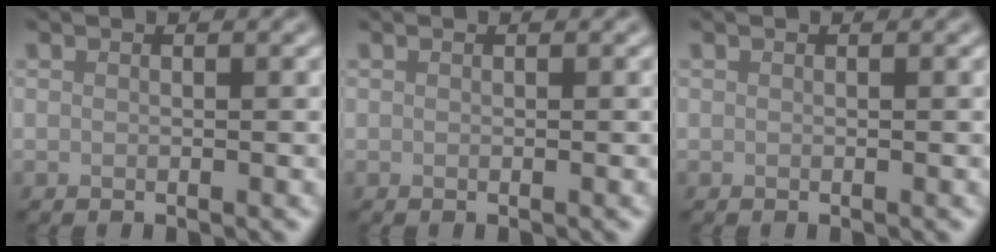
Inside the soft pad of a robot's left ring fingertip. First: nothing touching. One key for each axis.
{"total": 0.0}
{"total": 0.0}